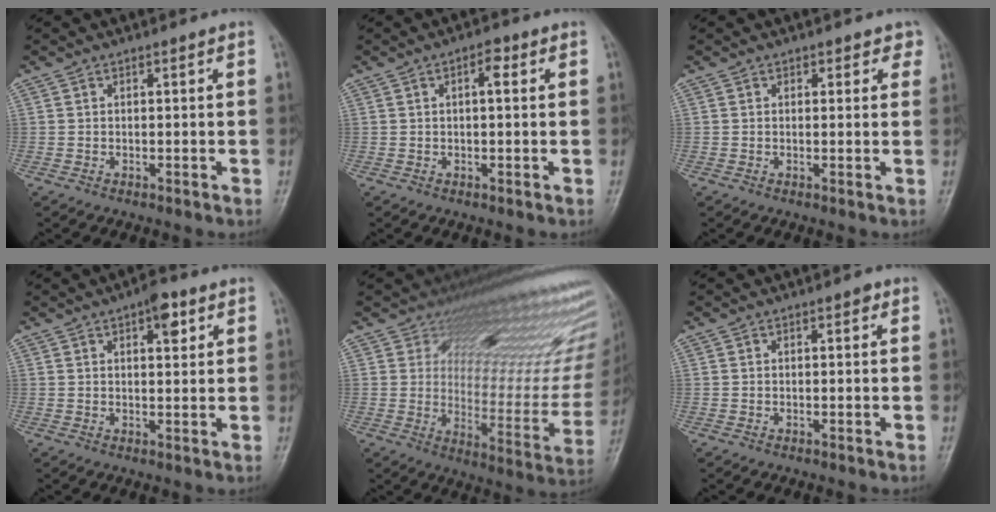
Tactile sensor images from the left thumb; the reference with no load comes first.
{"total": 2.6, "force": [0.7, 1.1, 2.2], "torque": [-0.032, 0.006, 0.006]}
{"total": 2.1, "force": [1.3, 1.5, 0.9], "torque": [0.018, -0.003, 0.010]}
{"total": 4.8, "force": [2.3, 2.1, 3.7], "torque": [-0.036, -0.005, 0.028]}
{"total": 17.3, "force": [13.0, 7.1, 9.1], "torque": [-0.057, -0.099, 0.161]}
{"total": 0.7, "force": [0.2, 0.4, 0.5], "torque": [0.000, 0.002, -0.002]}